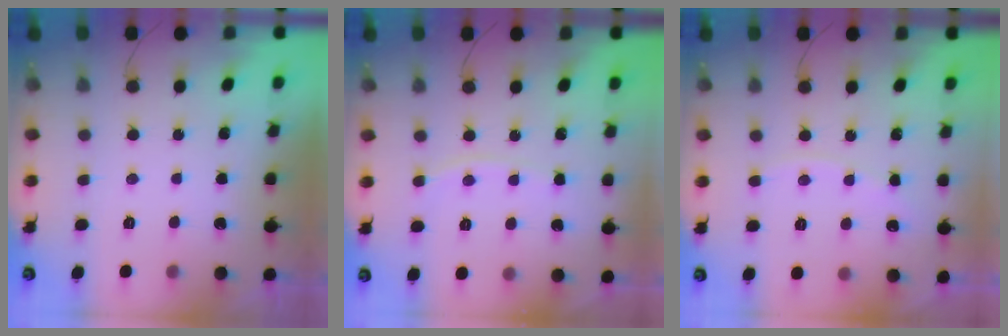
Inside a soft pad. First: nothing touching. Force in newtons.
{"total": 4.2, "press": 4.1, "slide": 0.6}
{"total": 3.1, "press": 3.1, "slide": 0.5}